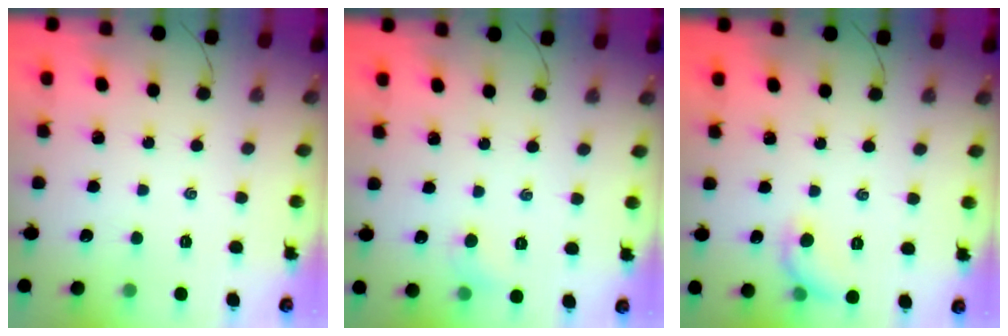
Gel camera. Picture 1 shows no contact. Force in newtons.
{"total": 5.0, "press": 4.8, "slide": 1.5}
{"total": 6.7, "press": 6.6, "slide": 1.2}